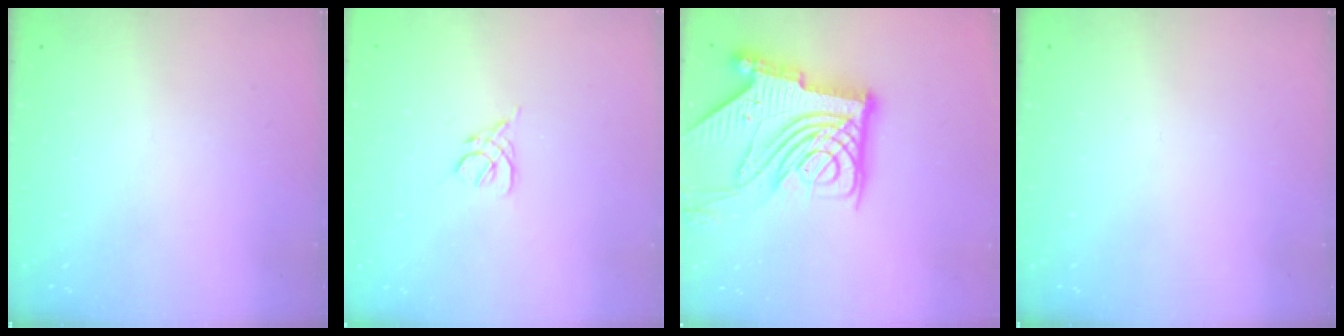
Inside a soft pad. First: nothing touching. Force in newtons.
{"total": 2.8, "press": 2.8, "slide": 0.7}
{"total": 20.6, "press": 20.4, "slide": 2.3}
{"total": 0.0}